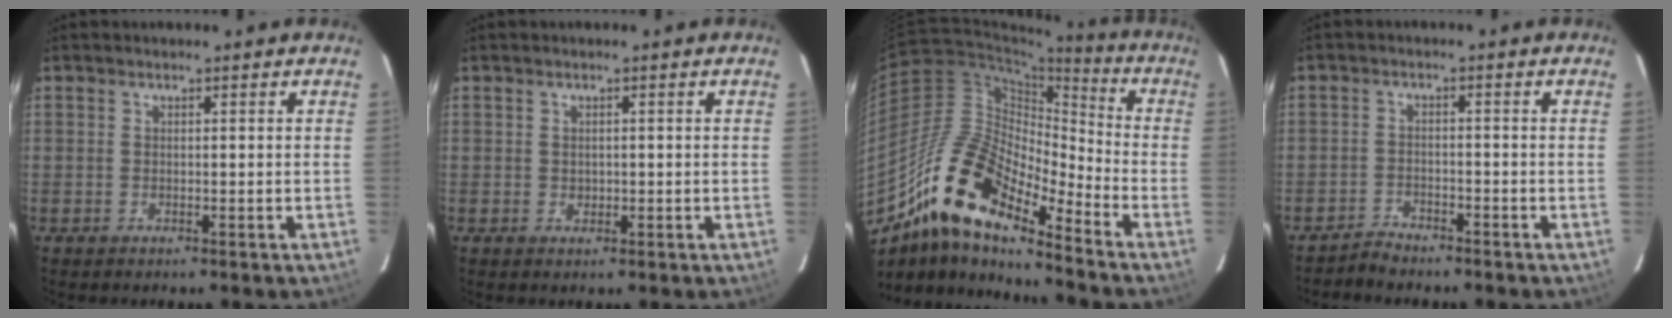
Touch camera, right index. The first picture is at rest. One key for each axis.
{"total": 1.2, "fx": 0.1, "fy": 1.1, "fz": 0.4, "tx": -0.004, "ty": 0.001, "tz": 0.004}
{"total": 17.7, "fx": -12.8, "fy": 5.0, "fz": 11.2, "tx": -0.191, "ty": -0.008, "tz": -0.257}
{"total": 3.0, "fx": -2.9, "fy": 0.9, "fz": 0.2, "tx": -0.014, "ty": 0.002, "tz": -0.052}